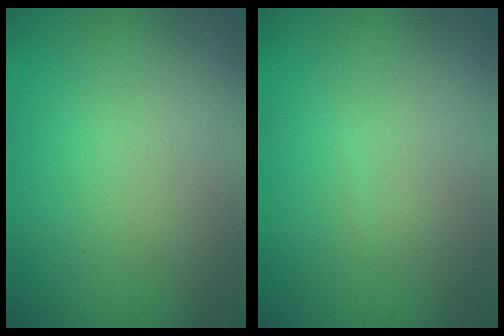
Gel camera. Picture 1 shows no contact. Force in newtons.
{"total": 0.0}